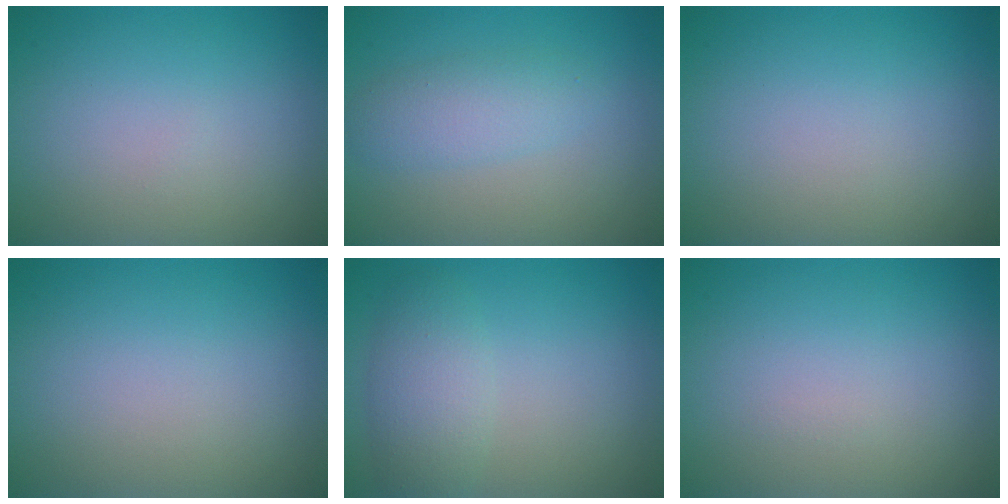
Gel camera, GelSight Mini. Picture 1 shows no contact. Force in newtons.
{"total": 2.8, "press": 2.8, "slide": 0.2}
{"total": 0.0}
{"total": 0.0}
{"total": 3.2, "press": 3.2, "slide": 0.1}
{"total": 0.0}